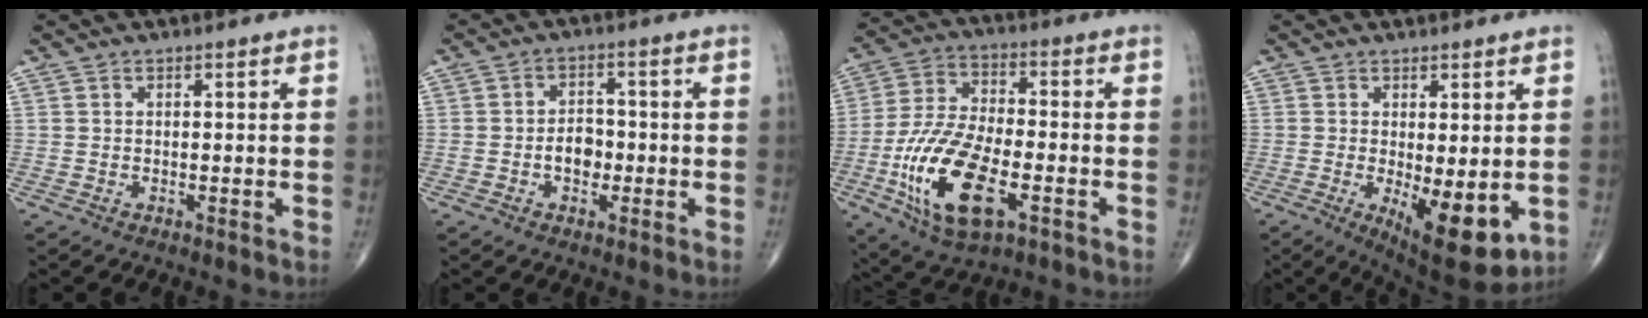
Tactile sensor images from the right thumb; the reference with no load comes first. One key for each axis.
{"total": 4.8, "fx": -1.1, "fy": 3.4, "fz": 3.2, "tx": -0.033, "ty": 0.016, "tz": -0.022}
{"total": 18.5, "fx": -6.2, "fy": 8.4, "fz": 15.3, "tx": -0.305, "ty": 0.013, "tz": -0.108}
{"total": 11.5, "fx": -2.4, "fy": 4.4, "fz": 10.4, "tx": -0.141, "ty": -0.027, "tz": -0.021}